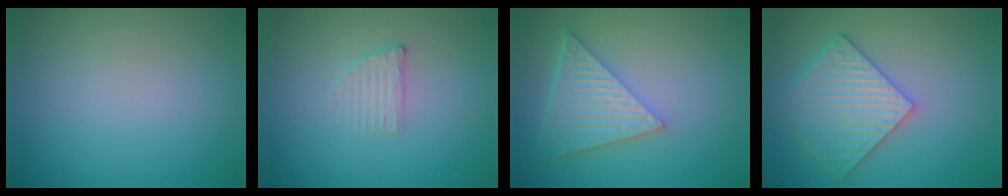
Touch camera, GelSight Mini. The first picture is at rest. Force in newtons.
{"total": 1.6, "press": 1.5, "slide": 0.3}
{"total": 6.1, "press": 4.5, "slide": 4.0}
{"total": 5.4, "press": 4.9, "slide": 2.4}